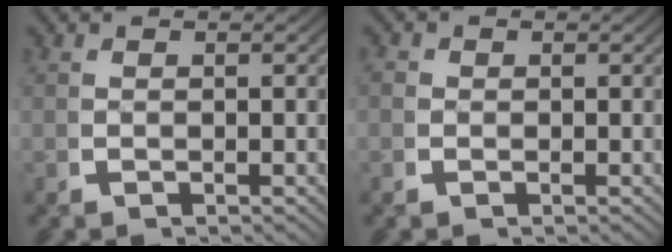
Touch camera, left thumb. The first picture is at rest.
{"total": 0.9, "force": [-0.1, 0.9, 0.1], "torque": [-0.004, -0.006, -0.005]}